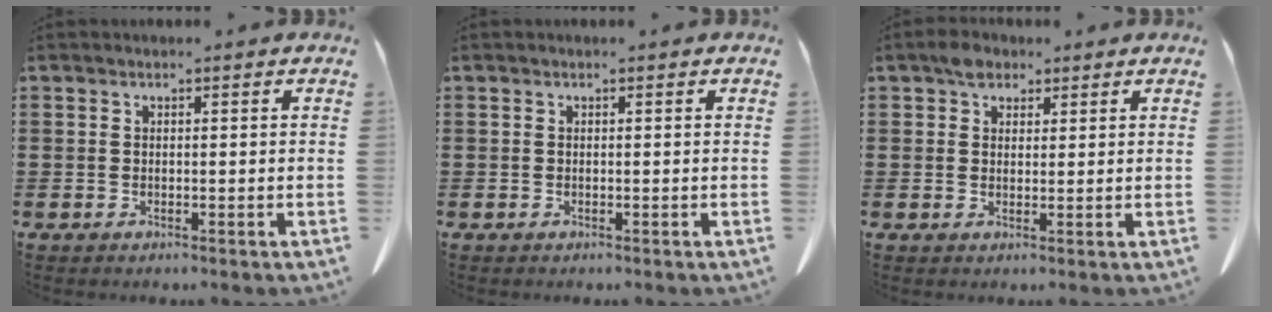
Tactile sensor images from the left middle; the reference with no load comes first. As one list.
[{"total": 0.0}, {"total": 2.9, "force": [2.1, 1.8, 0.9], "torque": [-0.015, 0.004, 0.039]}]